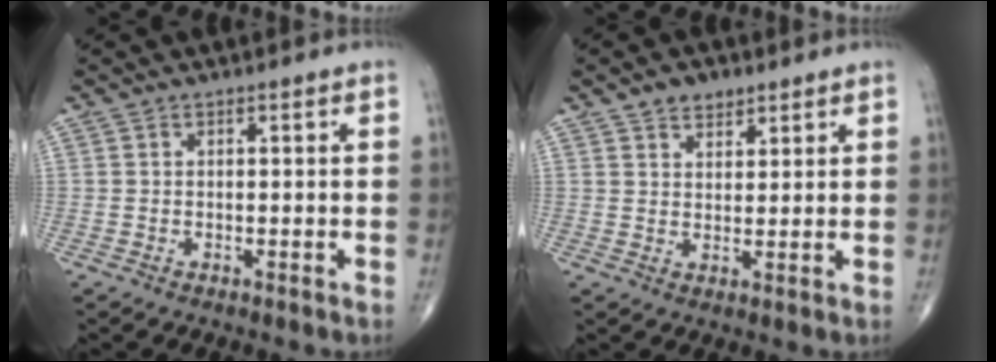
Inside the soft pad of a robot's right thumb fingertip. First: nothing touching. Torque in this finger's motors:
{"motor_torque": [-0.04, -0.04, -0.11, 0.11, 0.00]}